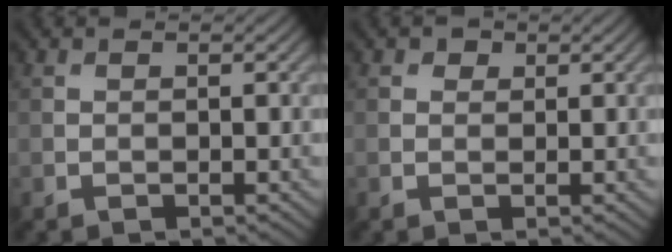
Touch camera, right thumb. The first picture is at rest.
{"total": 1.0, "force": [0.6, 0.8, 0.3], "torque": [-0.002, -0.001, 0.007]}